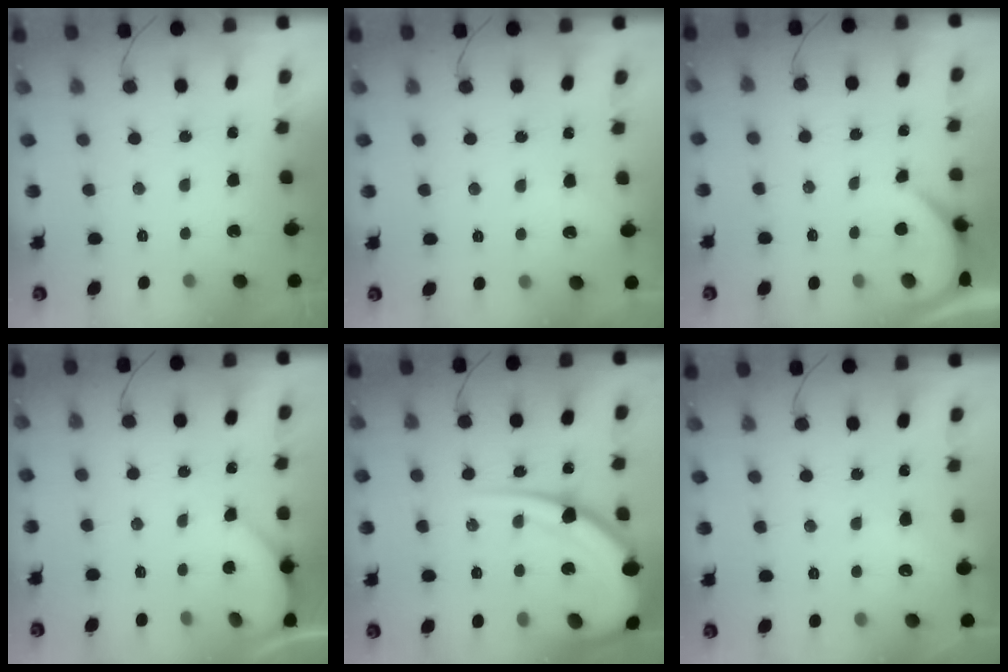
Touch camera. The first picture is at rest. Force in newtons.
{"total": 2.3, "press": 2.3, "slide": 0.4}
{"total": 2.9, "press": 2.8, "slide": 0.3}
{"total": 2.2, "press": 2.2, "slide": 0.3}
{"total": 19.2, "press": 19.2, "slide": 1.8}
{"total": 3.0, "press": 3.0, "slide": 0.4}